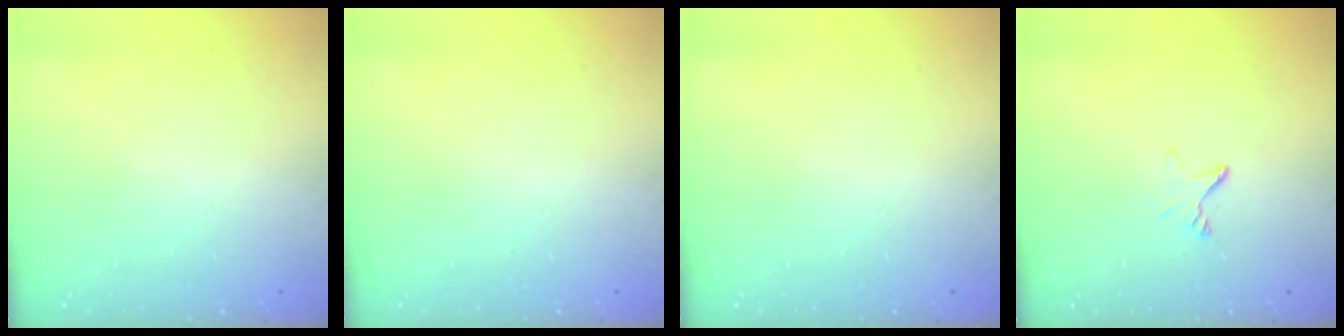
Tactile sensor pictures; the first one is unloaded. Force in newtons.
{"total": 0.0}
{"total": 0.0}
{"total": 2.3, "press": 2.3, "slide": 0.2}